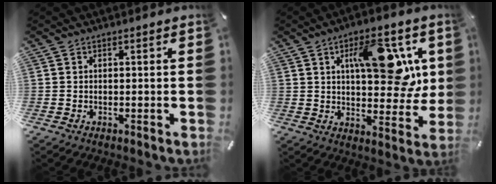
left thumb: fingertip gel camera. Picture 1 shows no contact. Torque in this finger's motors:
{"motor_torque": [1.13, 2.13, 2.06, -0.72, 0.48]}